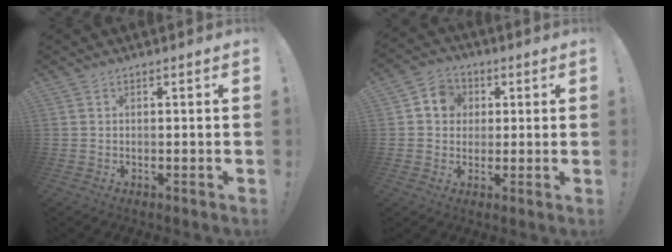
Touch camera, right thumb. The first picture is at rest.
{"total": 7.6, "force": [1.5, 6.9, 2.9], "torque": [-0.039, 0.004, 0.031]}